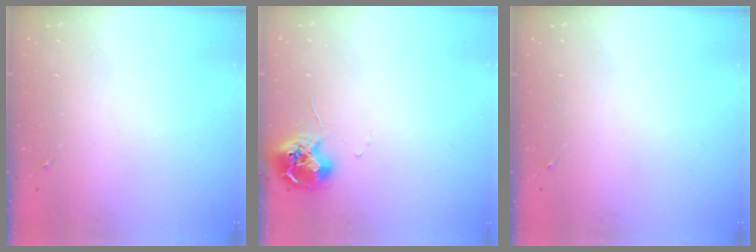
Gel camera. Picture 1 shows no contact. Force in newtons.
{"total": 9.6, "press": 9.5, "slide": 0.6}
{"total": 0.0}